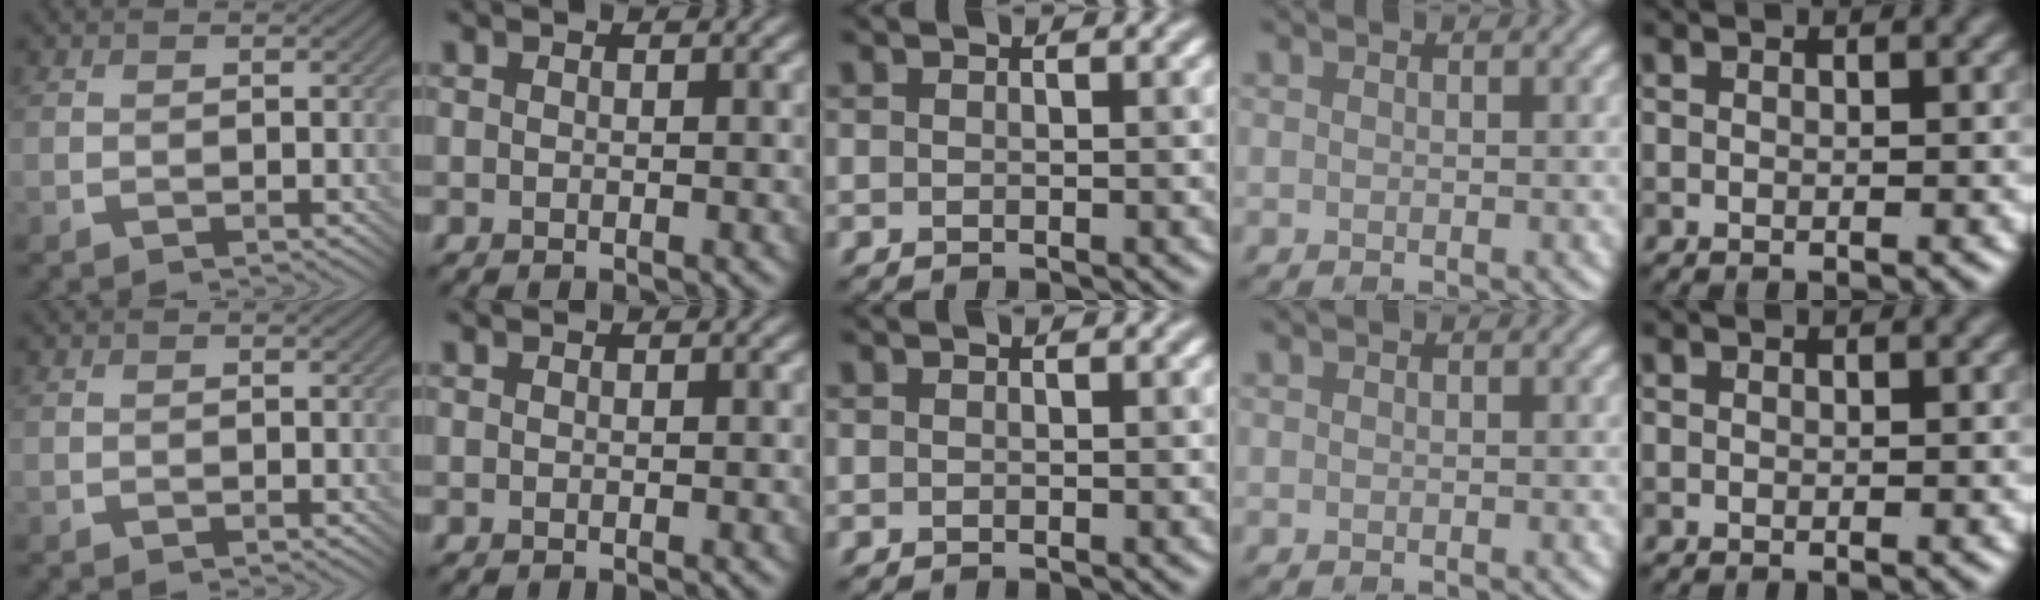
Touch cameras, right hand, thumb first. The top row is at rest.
{}